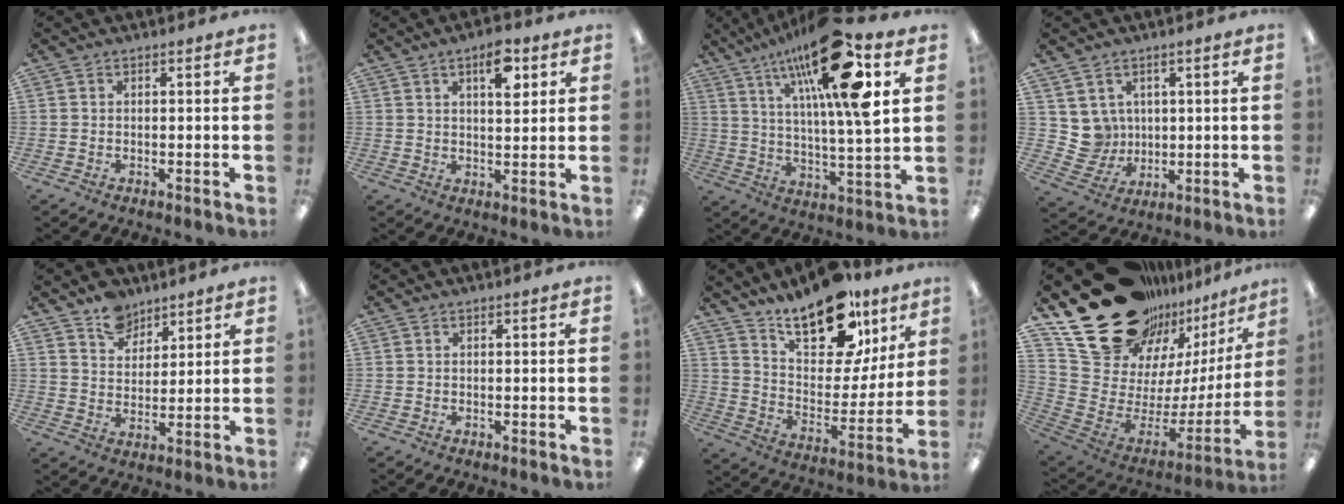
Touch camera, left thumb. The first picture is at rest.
{"total": 7.6, "force": [4.0, 3.1, 5.6], "torque": [-0.071, -0.016, 0.060]}
{"total": 23.2, "force": [12.1, 5.6, 19.0], "torque": [-0.330, -0.043, 0.181]}
{"total": 6.8, "force": [2.5, 6.3, 0.6], "torque": [-0.025, -0.009, 0.059]}
{"total": 8.0, "force": [6.3, 4.7, 1.8], "torque": [-0.028, -0.036, 0.117]}
{"total": 0.0}
{"total": 21.9, "force": [15.7, 10.0, 11.7], "torque": [-0.183, -0.098, 0.271]}
{"total": 24.6, "force": [17.0, 14.5, 10.3], "torque": [-0.145, -0.131, 0.344]}